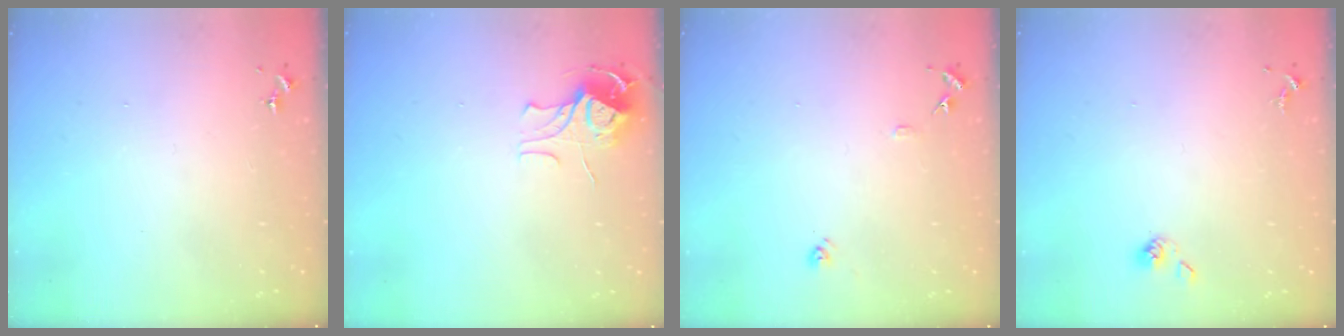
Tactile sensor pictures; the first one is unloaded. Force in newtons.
{"total": 8.8, "press": 8.8, "slide": 0.7}
{"total": 8.3, "press": 8.3, "slide": 0.7}
{"total": 4.2, "press": 4.0, "slide": 1.1}